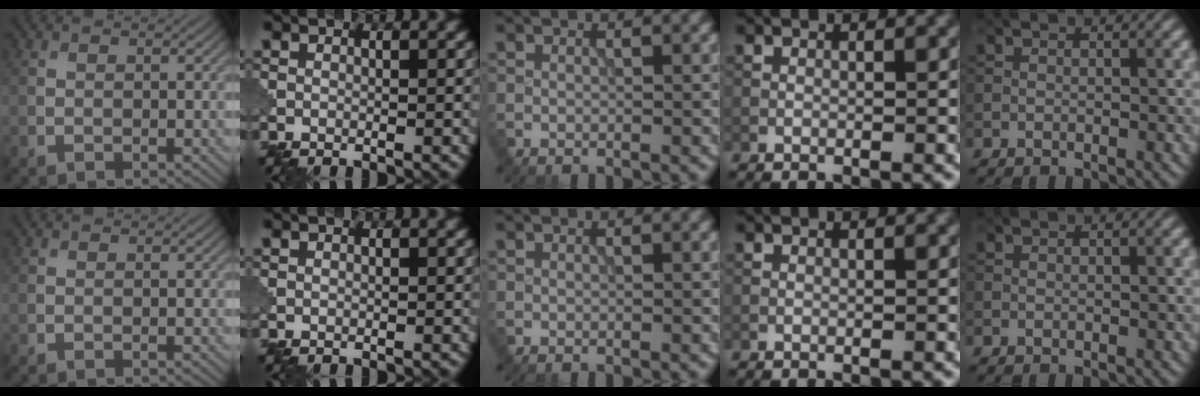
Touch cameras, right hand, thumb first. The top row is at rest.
{}